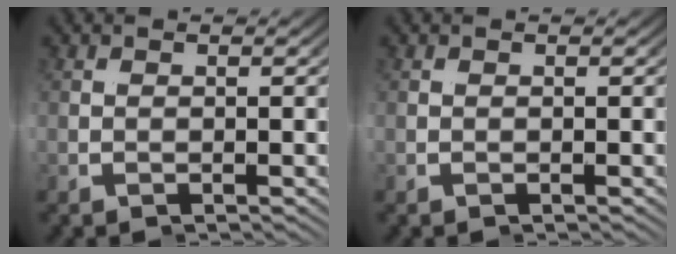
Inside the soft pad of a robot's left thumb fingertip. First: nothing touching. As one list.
[{"total": 0.0}]